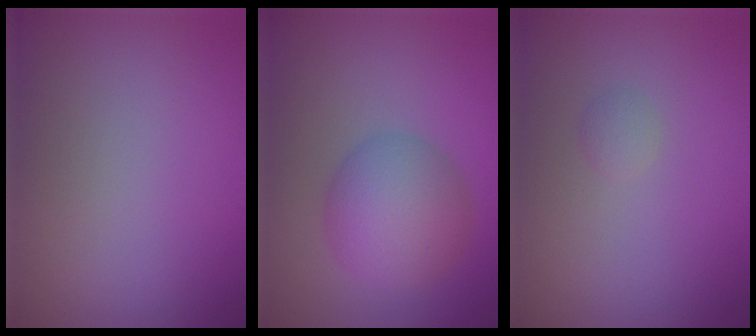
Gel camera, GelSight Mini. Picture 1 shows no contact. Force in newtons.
{"total": 5.7, "press": 5.7, "slide": 0.1}
{"total": 0.8, "press": 0.8, "slide": 0.1}